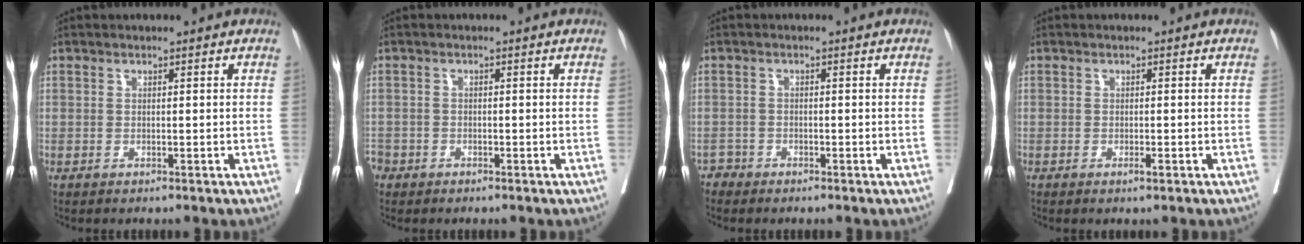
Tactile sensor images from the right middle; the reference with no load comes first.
{"total": 3.2, "force": [-2.2, 2.4, 0.3], "torque": [-0.011, 0.004, -0.047]}
{"total": 1.3, "force": [-1.1, 0.5, -0.5], "torque": [0.007, 0.002, -0.025]}
{"total": 0.9, "force": [-0.5, 0.1, 0.8], "torque": [-0.013, -0.002, -0.008]}